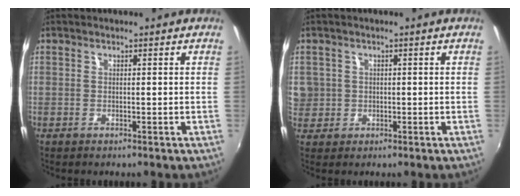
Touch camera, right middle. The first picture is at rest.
{"total": 6.3, "force": [0.0, 6.1, 1.6], "torque": [-0.049, 0.009, 0.007]}